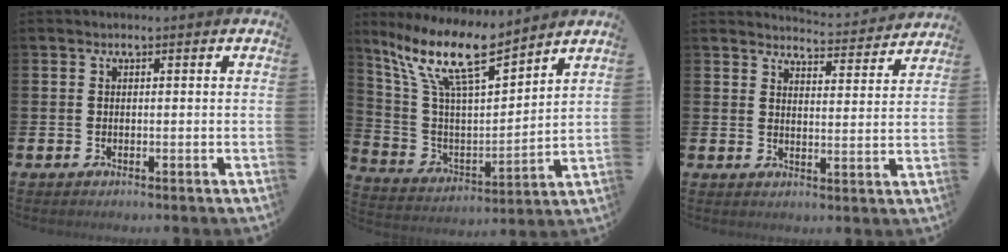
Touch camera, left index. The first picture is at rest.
{"total": 13.0, "force": [10.2, 2.8, 7.5], "torque": [-0.182, -0.048, 0.179]}
{"total": 4.5, "force": [4.5, 0.0, 0.1], "torque": [-0.003, -0.040, 0.076]}